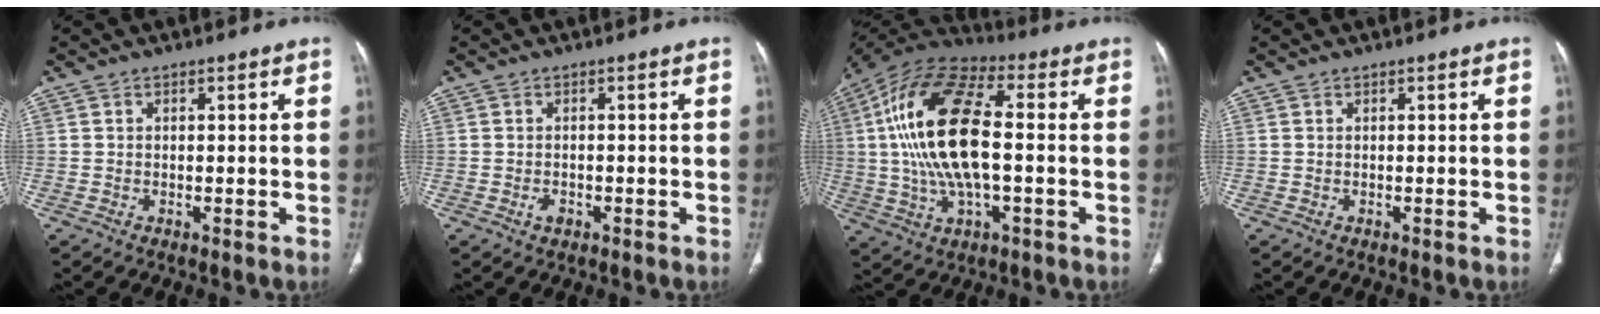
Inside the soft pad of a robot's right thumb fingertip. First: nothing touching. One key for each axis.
{"total": 1.6, "fx": -0.7, "fy": 1.0, "fz": 1.0, "tx": -0.017, "ty": 0.003, "tz": -0.011}
{"total": 21.3, "fx": 0.4, "fy": 9.3, "fz": 19.1, "tx": -0.387, "ty": 0.019, "tz": 0.003}
{"total": 0.0}